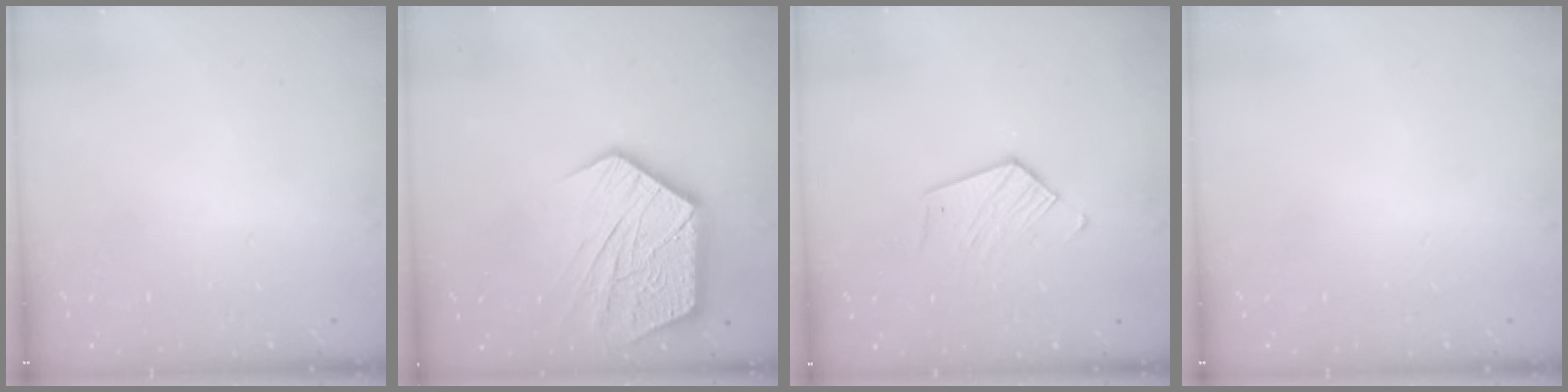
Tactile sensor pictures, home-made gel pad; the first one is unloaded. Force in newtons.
{"total": 16.1, "press": 16.0, "slide": 1.4}
{"total": 6.6, "press": 6.6, "slide": 0.2}
{"total": 0.0}